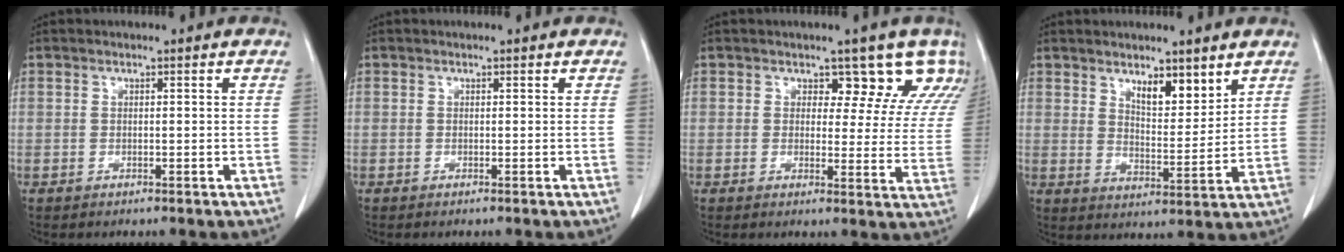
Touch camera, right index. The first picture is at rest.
{"total": 0.0}
{"total": 9.6, "force": [7.4, 5.1, 3.4], "torque": [-0.004, -0.010, 0.054]}
{"total": 6.0, "force": [4.3, 1.9, 3.8], "torque": [-0.064, -0.011, 0.074]}